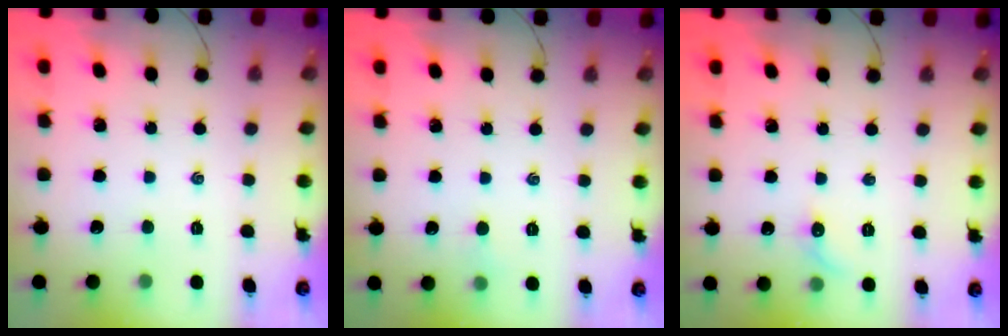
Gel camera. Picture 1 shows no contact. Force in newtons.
{"total": 2.4, "press": 2.3, "slide": 0.7}
{"total": 5.3, "press": 5.0, "slide": 1.8}